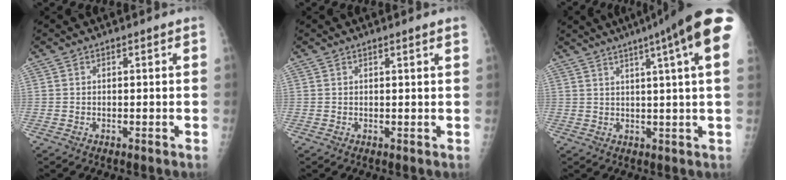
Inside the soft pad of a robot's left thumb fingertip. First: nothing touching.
{"total": 1.6, "force": [1.2, -0.1, 1.0], "torque": [-0.010, 0.002, 0.016]}
{"total": 17.6, "force": [9.2, 1.4, 14.9], "torque": [-0.209, 0.006, 0.103]}